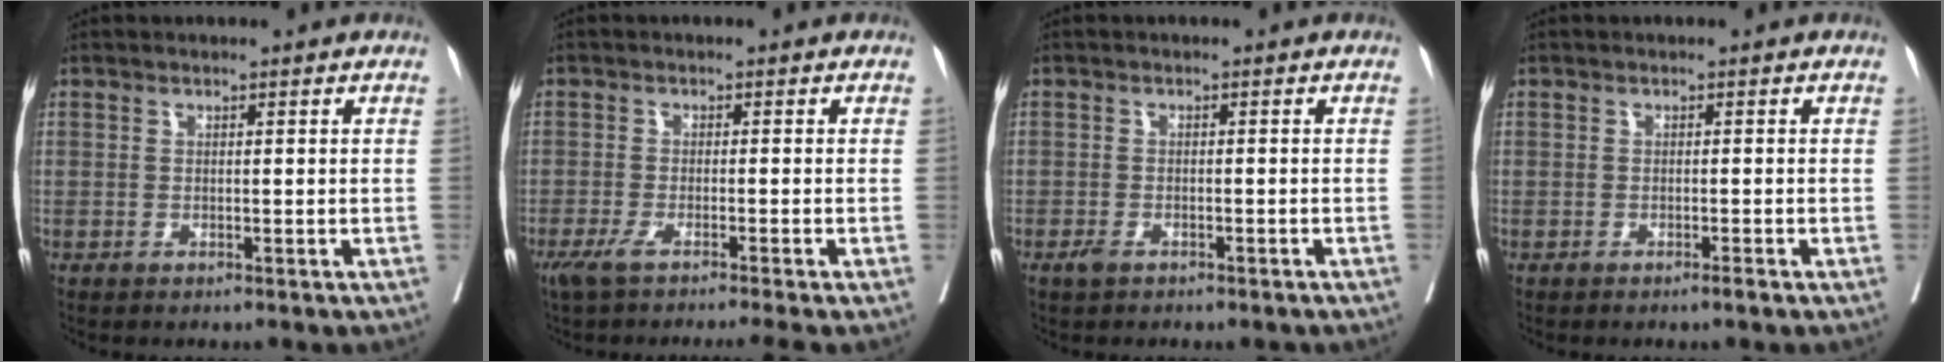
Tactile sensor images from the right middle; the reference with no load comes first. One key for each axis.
{"total": 6.5, "fx": -5.0, "fy": -0.8, "fz": 4.0, "tx": -0.051, "ty": -0.016, "tz": -0.083}
{"total": 2.0, "fx": -1.4, "fy": 0.8, "fz": 1.2, "tx": -0.021, "ty": 0.001, "tz": -0.017}
{"total": 0.9, "fx": -0.6, "fy": -0.2, "fz": 0.6, "tx": -0.016, "ty": -0.002, "tz": -0.010}